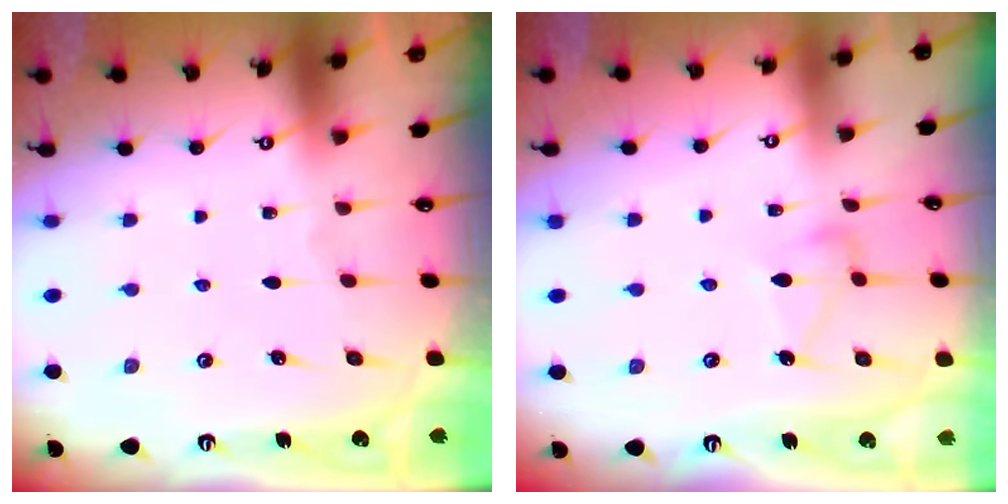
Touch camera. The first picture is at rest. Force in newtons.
{"total": 5.7, "press": 5.7, "slide": 0.2}